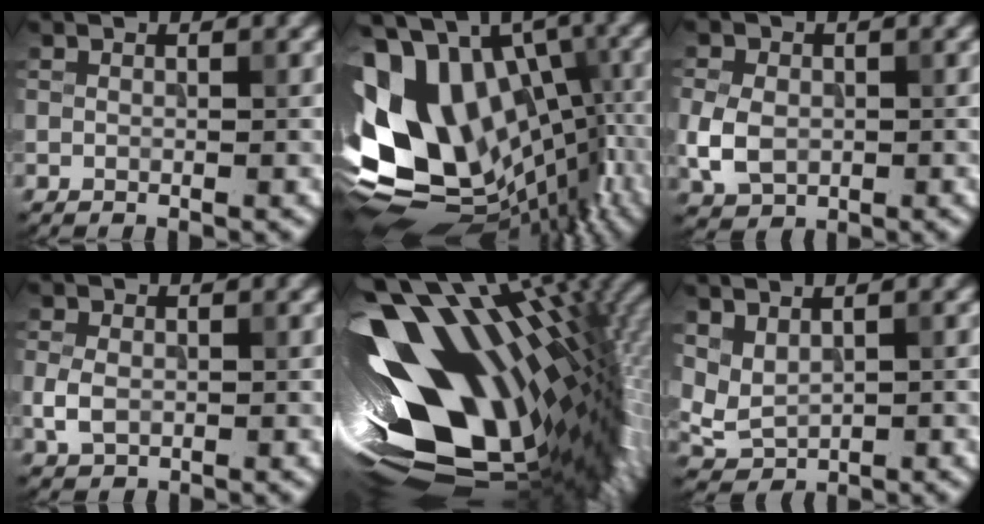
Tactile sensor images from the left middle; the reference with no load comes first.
{"total": 17.5, "force": [-0.5, 12.0, 12.8], "torque": [-0.205, 0.002, 0.020]}
{"total": 4.0, "force": [-0.6, 3.1, 2.5], "torque": [-0.058, -0.004, -0.013]}
{"total": 2.3, "force": [-0.3, 1.7, 1.5], "torque": [-0.034, -0.003, -0.007]}
{"total": 18.9, "force": [-0.6, 9.5, 16.3], "torque": [-0.284, -0.030, -0.008]}
{"total": 2.5, "force": [1.0, 1.5, 1.7], "torque": [-0.037, -0.003, 0.029]}